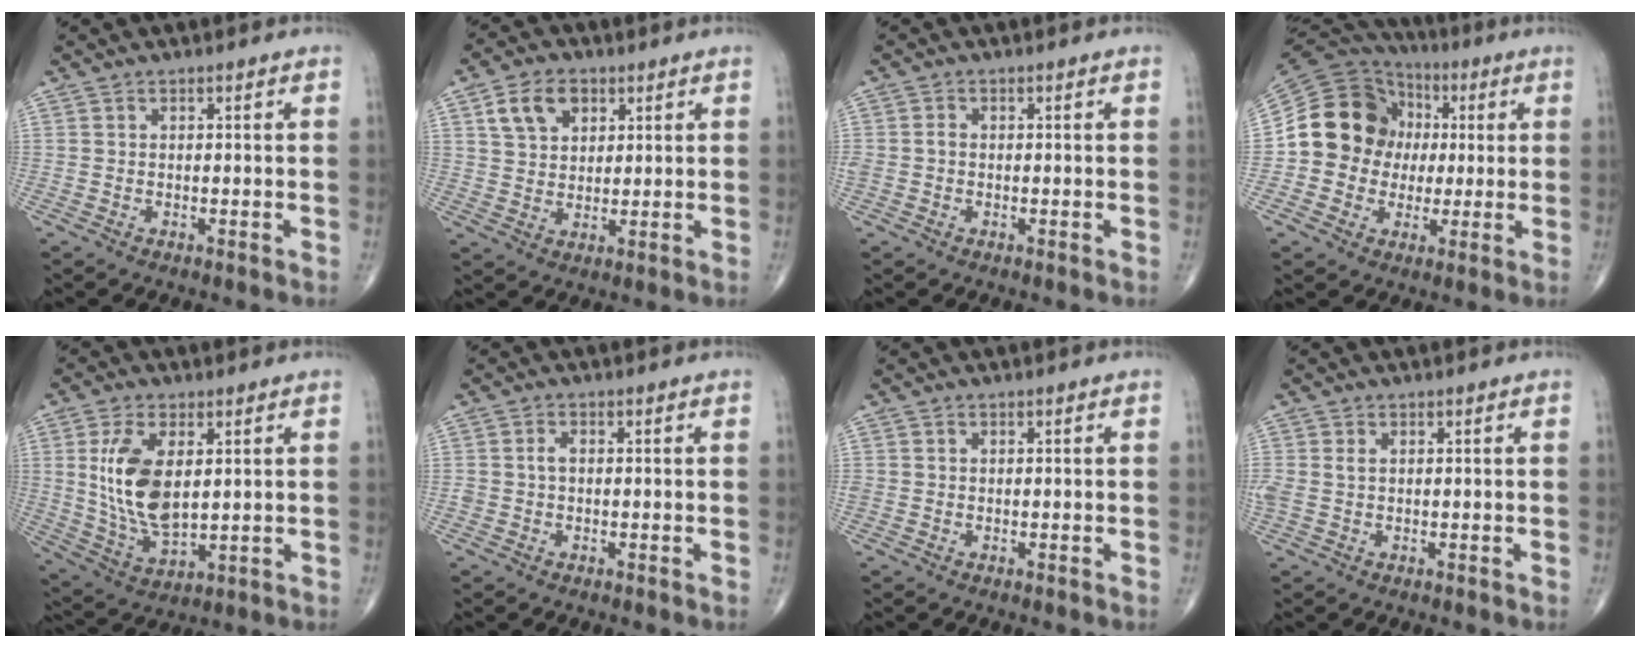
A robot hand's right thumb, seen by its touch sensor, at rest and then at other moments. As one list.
[{"total": 7.9, "force": [3.4, 5.5, 4.5], "torque": [-0.059, -0.007, 0.062]}, {"total": 1.8, "force": [-0.2, 1.4, 1.1], "torque": [-0.023, 0.005, -0.005]}, {"total": 16.2, "force": [0.5, 14.5, 7.1], "torque": [-0.100, 0.031, 0.008]}, {"total": 13.2, "force": [2.4, 6.8, 11.1], "torque": [-0.212, -0.019, 0.058]}, {"total": 1.7, "force": [-0.1, 1.1, 1.3], "torque": [-0.022, 0.004, -0.003]}, {"total": 0.5, "force": [-0.1, 0.5, 0.2], "torque": [0.001, 0.003, -0.001]}, {"total": 2.5, "force": [0.3, 1.6, 1.9], "torque": [-0.063, 0.009, 0.009]}]